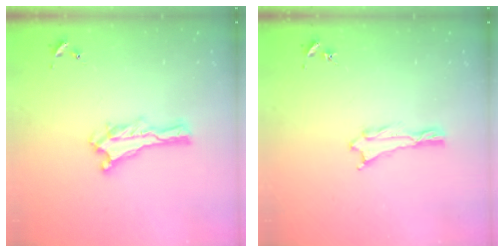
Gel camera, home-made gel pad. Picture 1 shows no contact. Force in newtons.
{"total": 0.7, "press": 0.7, "slide": 0.1}